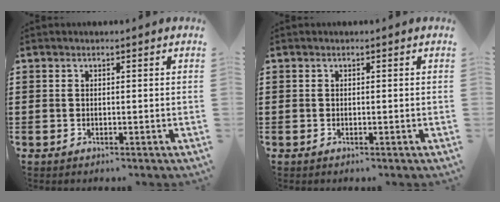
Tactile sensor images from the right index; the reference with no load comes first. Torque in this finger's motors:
{"motor_torque": [-0.02, -0.02, 0.00, -0.01]}